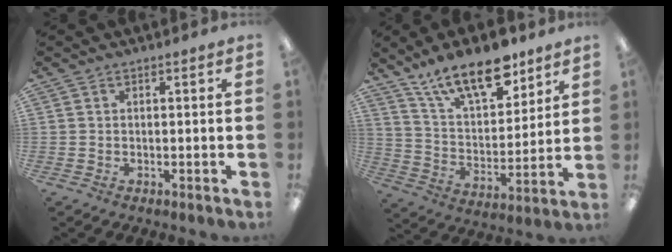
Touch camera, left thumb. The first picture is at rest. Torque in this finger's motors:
{"motor_torque": [0.18, 0.18, 1.40, -1.37, 0.31]}